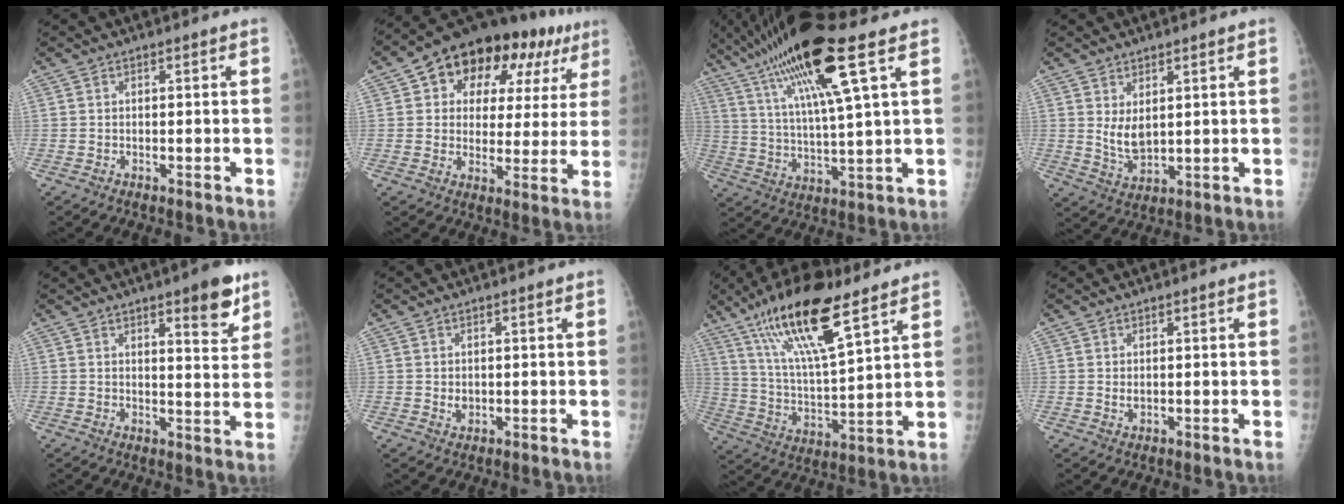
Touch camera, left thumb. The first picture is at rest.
{"total": 21.4, "force": [9.9, 12.6, 14.1], "torque": [-0.150, 0.015, 0.139]}
{"total": 20.0, "force": [10.3, 2.5, 17.0], "torque": [-0.324, -0.013, 0.184]}
{"total": 5.0, "force": [1.6, 2.6, 4.0], "torque": [-0.064, -0.021, 0.042]}
{"total": 8.5, "force": [5.0, 2.4, 6.4], "torque": [-0.066, -0.029, 0.066]}
{"total": 1.7, "force": [0.1, 1.3, 1.1], "torque": [-0.010, -0.002, 0.007]}
{"total": 18.8, "force": [11.6, 4.6, 14.1], "torque": [-0.242, -0.046, 0.217]}
{"total": 1.3, "force": [0.3, 0.8, 1.0], "torque": [-0.014, -0.001, 0.009]}